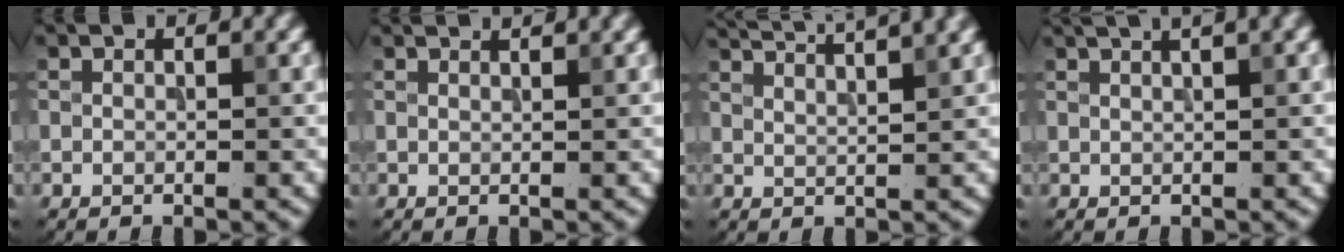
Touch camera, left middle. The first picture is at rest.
{"total": 1.0, "force": [0.9, -0.2, 0.3], "torque": [-0.008, 0.000, 0.010]}
{"total": 6.5, "force": [5.4, 1.2, 3.4], "torque": [-0.032, 0.037, 0.049]}
{"total": 3.5, "force": [2.2, 0.8, 2.6], "torque": [-0.020, 0.019, 0.021]}